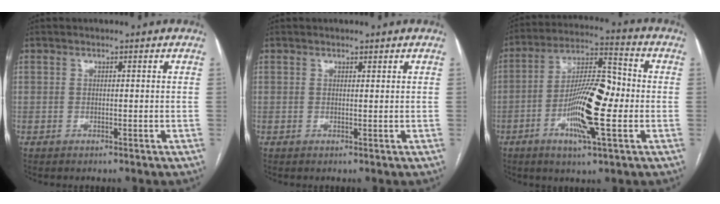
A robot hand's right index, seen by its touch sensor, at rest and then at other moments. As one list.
[{"total": 0.5, "force": [0.5, 0.1, 0.2], "torque": [-0.009, -0.001, 0.008]}, {"total": 13.8, "force": [-2.9, 2.6, 13.3], "torque": [-0.242, 0.007, -0.053]}]